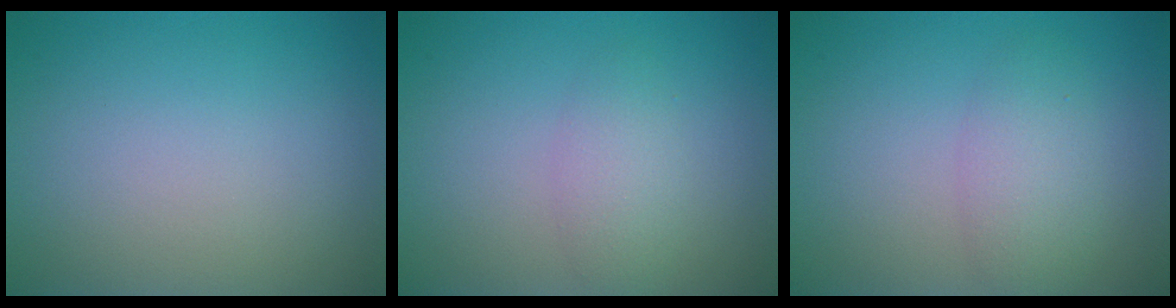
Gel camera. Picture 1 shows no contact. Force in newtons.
{"total": 2.1, "press": 2.1, "slide": 0.1}
{"total": 2.8, "press": 2.8, "slide": 0.1}